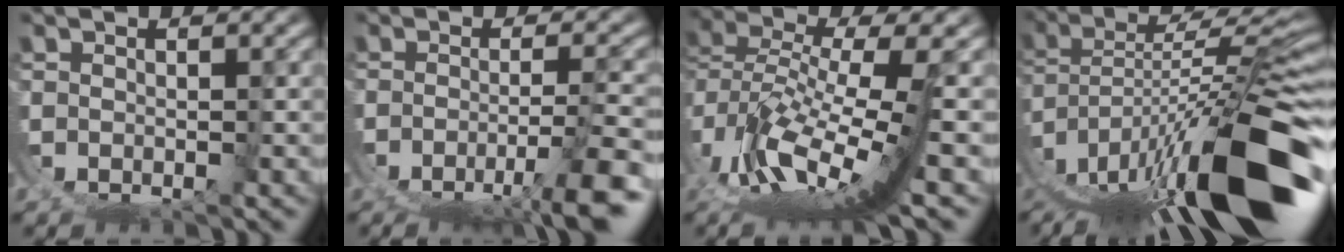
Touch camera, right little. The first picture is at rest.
{"total": 6.8, "force": [-4.1, 1.6, 5.2], "torque": [-0.072, -0.014, -0.042]}
{"total": 6.0, "force": [-0.3, 1.2, 5.9], "torque": [-0.115, -0.008, 0.004]}
{"total": 13.7, "force": [-3.7, 5.5, 12.0], "torque": [-0.202, -0.012, -0.033]}